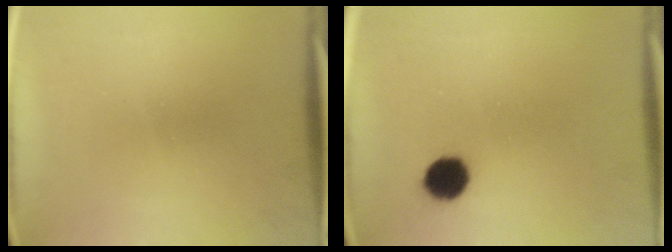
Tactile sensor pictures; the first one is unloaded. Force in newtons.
{"total": 5.6}